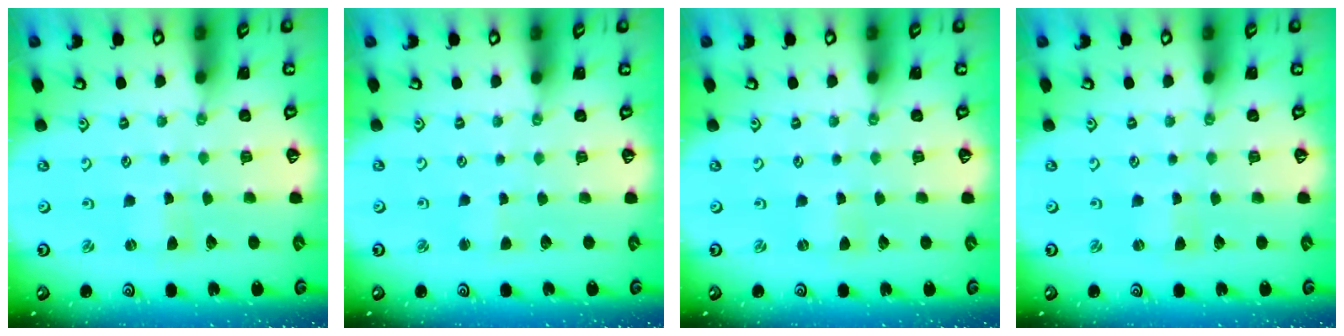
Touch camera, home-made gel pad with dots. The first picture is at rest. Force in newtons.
{"total": 1.5, "press": 1.5, "slide": 0.1}
{"total": 0.0}
{"total": 0.0}